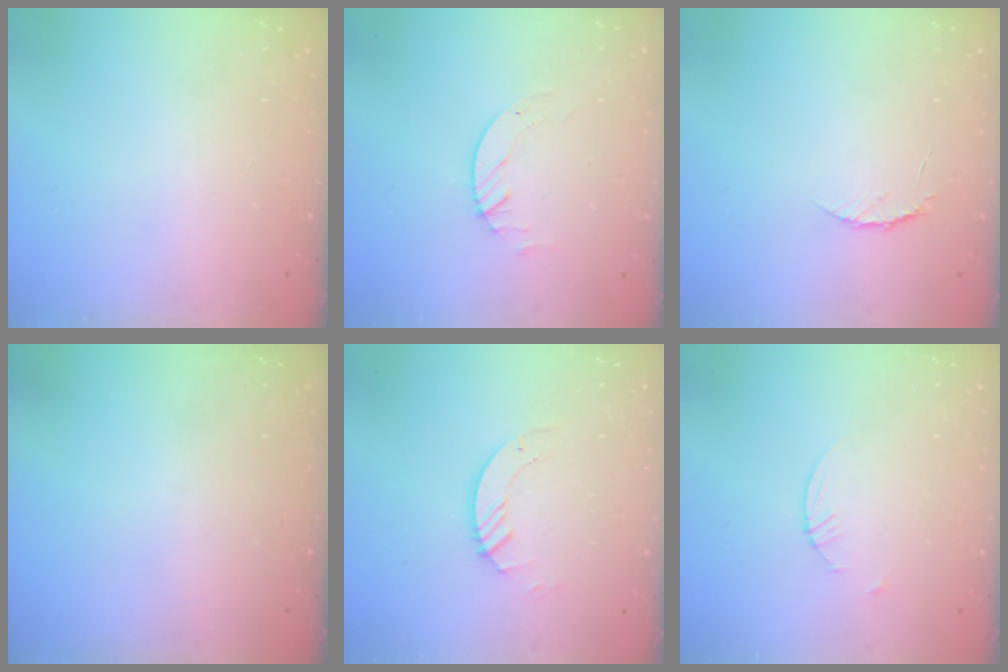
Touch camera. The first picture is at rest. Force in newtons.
{"total": 2.3, "press": 2.3, "slide": 0.3}
{"total": 4.3, "press": 4.2, "slide": 0.5}
{"total": 0.0}
{"total": 3.2, "press": 3.2, "slide": 0.1}
{"total": 1.6, "press": 1.5, "slide": 0.2}